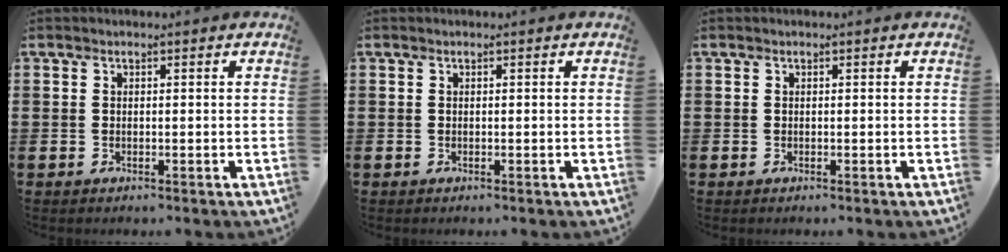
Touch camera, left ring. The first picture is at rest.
{"total": 0.0}
{"total": 0.0}